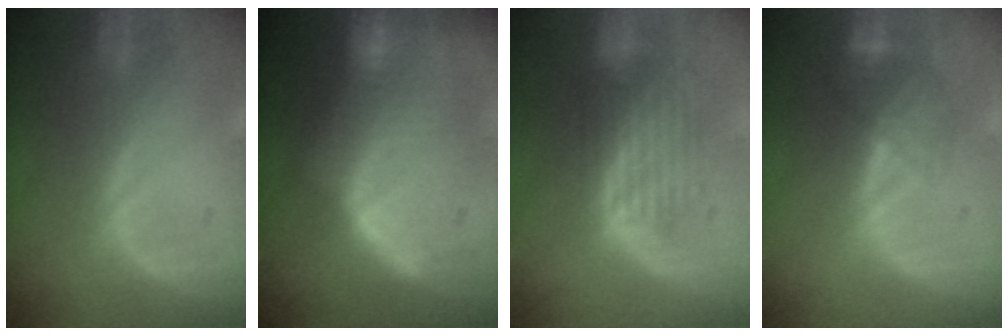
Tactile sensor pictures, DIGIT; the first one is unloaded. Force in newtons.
{"total": 10.0, "press": 9.0, "slide": 4.4}
{"total": 6.4, "press": 6.4, "slide": 0.6}
{"total": 4.2, "press": 3.8, "slide": 1.7}